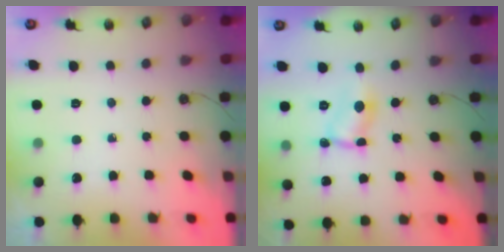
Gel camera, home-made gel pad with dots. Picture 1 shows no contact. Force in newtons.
{"total": 2.9, "press": 2.9, "slide": 0.2}